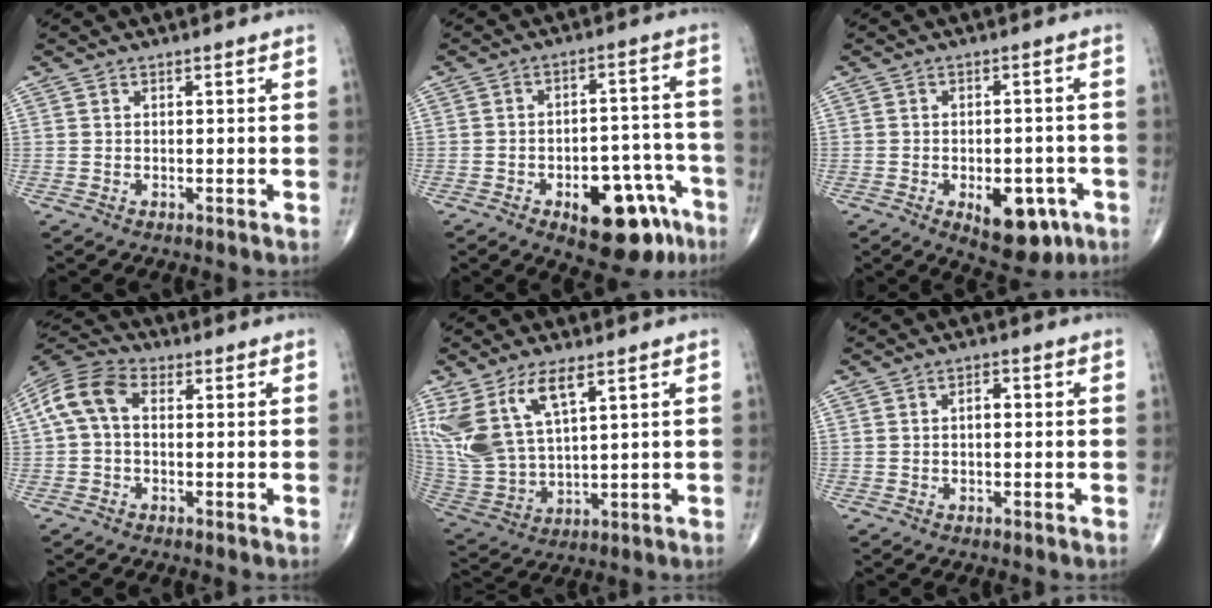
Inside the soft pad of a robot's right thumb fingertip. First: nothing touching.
{"total": 15.7, "force": [-8.3, 7.5, 11.0], "torque": [-0.110, 0.061, -0.104]}
{"total": 10.4, "force": [-4.3, 5.5, 7.7], "torque": [-0.080, 0.015, -0.047]}
{"total": 8.7, "force": [0.8, 5.6, 6.6], "torque": [-0.135, 0.029, 0.005]}
{"total": 14.7, "force": [7.2, 6.2, 11.2], "torque": [-0.241, -0.025, 0.158]}
{"total": 2.1, "force": [0.1, 1.1, 1.7], "torque": [-0.024, 0.007, -0.002]}